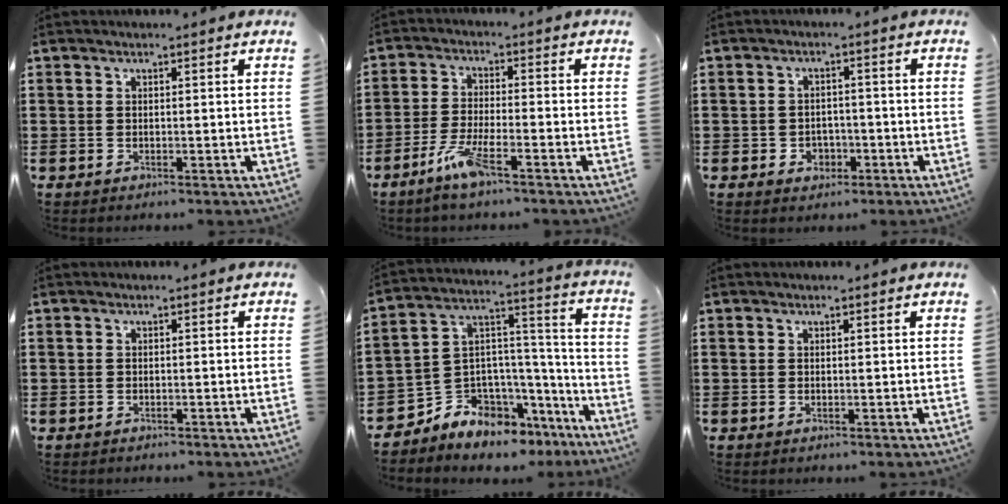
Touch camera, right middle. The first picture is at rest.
{"total": 5.9, "force": [-3.8, 0.9, 4.4], "torque": [-0.098, -0.007, -0.071]}
{"total": 2.4, "force": [-1.4, 1.8, 0.8], "torque": [-0.021, 0.002, -0.031]}
{"total": 0.6, "force": [-0.6, 0.2, -0.1], "torque": [0.003, 0.002, -0.013]}
{"total": 6.6, "force": [-5.6, 3.2, -0.9], "torque": [-0.007, -0.017, -0.112]}
{"total": 0.0}